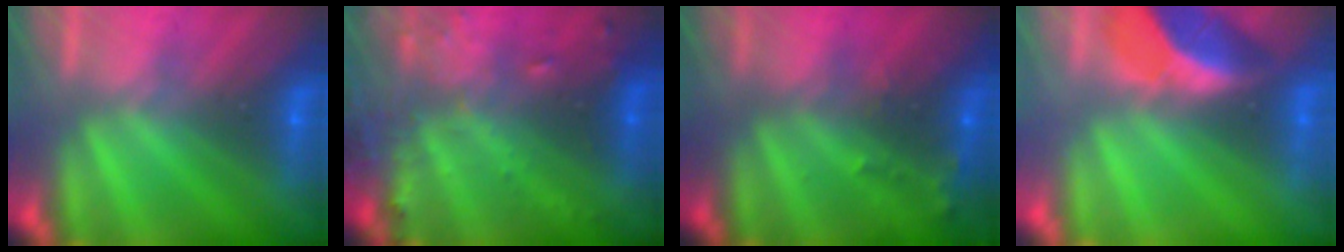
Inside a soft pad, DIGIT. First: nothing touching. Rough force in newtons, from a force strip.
{"total": 7.6}
{"total": 9.0}
{"total": 2.6}